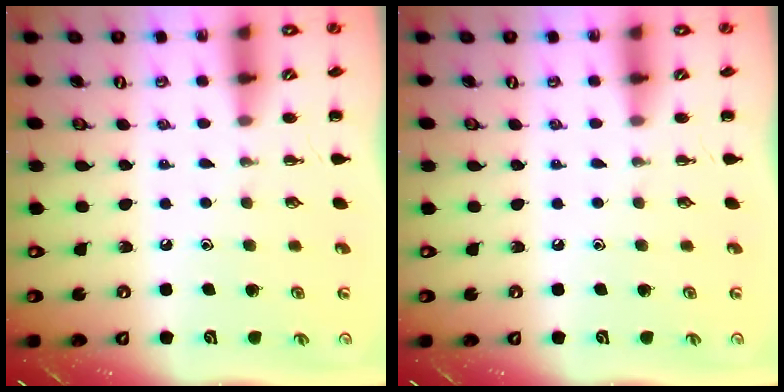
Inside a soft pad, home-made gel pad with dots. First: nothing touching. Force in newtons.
{"total": 0.0}